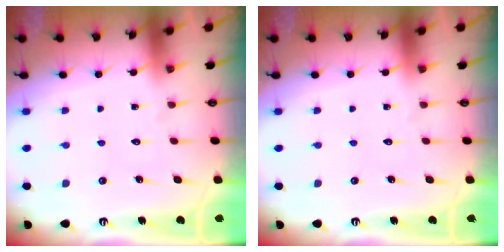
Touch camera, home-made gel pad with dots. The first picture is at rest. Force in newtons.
{"total": 0.0}